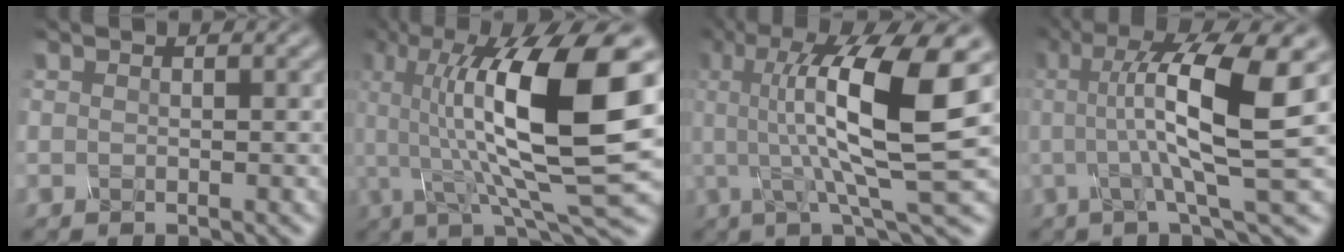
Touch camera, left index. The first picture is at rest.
{"total": 14.3, "force": [1.9, 3.6, 13.7], "torque": [-0.230, 0.005, 0.035]}
{"total": 11.6, "force": [1.9, 2.4, 11.2], "torque": [-0.177, 0.001, 0.036]}
{"total": 9.8, "force": [1.0, 1.7, 9.6], "torque": [-0.135, 0.004, 0.015]}